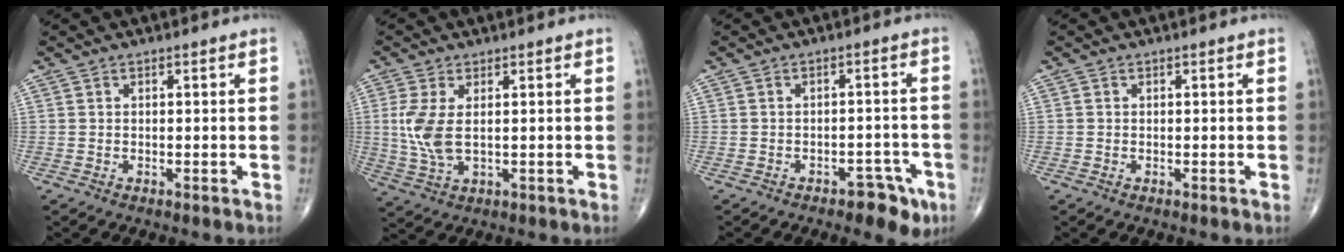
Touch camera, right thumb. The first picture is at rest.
{"total": 7.0, "force": [0.7, 3.3, 6.1], "torque": [-0.149, -0.007, 0.019]}
{"total": 6.0, "force": [-3.5, 3.0, 3.9], "torque": [-0.026, 0.023, -0.041]}
{"total": 0.0}